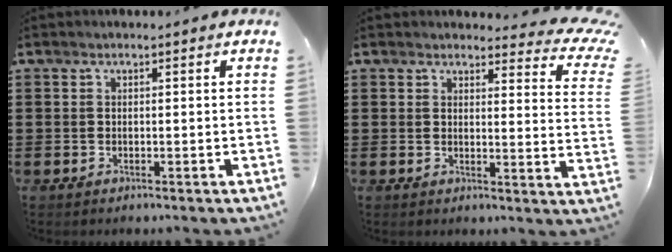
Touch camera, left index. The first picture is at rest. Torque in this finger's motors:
{"motor_torque": [1.10, -1.04, 0.07, -0.04]}